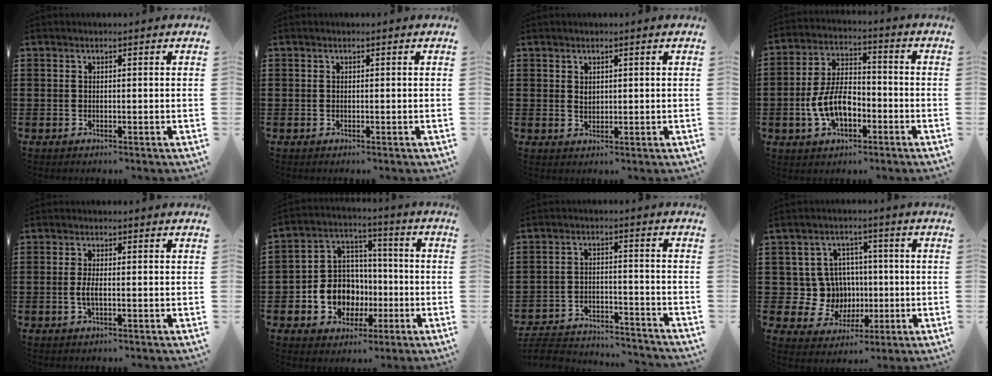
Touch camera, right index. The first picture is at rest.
{"total": 0.0}
{"total": 1.2, "force": [0.8, 0.8, 0.5], "torque": [-0.012, 0.003, 0.015]}
{"total": 8.7, "force": [-2.8, 4.8, 6.7], "torque": [-0.156, 0.002, -0.059]}
{"total": 2.5, "force": [-0.5, 0.6, 2.4], "torque": [-0.058, -0.006, -0.014]}
{"total": 8.5, "force": [-2.3, 7.8, 2.6], "torque": [-0.074, 0.007, -0.038]}
{"total": 5.3, "force": [-5.1, 0.7, 1.1], "torque": [-0.032, 0.002, -0.104]}
{"total": 8.3, "force": [0.2, 7.9, 2.6], "torque": [-0.067, 0.011, 0.015]}